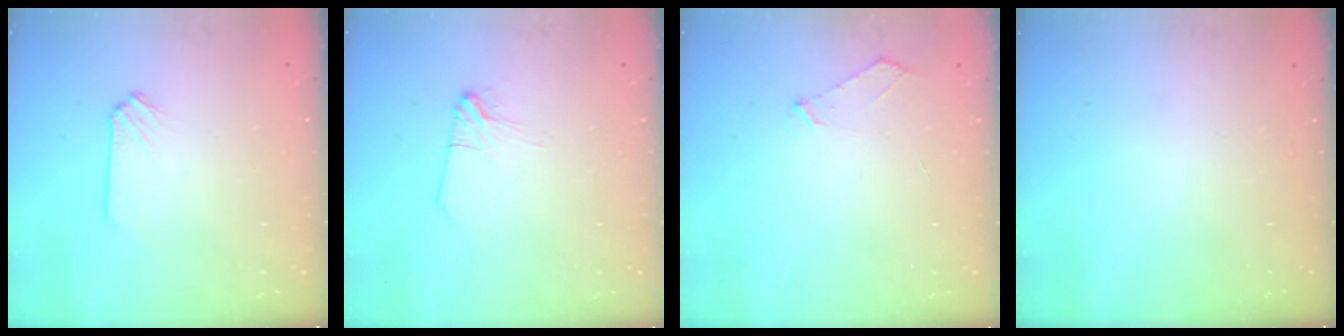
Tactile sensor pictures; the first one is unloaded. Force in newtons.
{"total": 2.5, "press": 2.5, "slide": 0.5}
{"total": 3.9, "press": 3.9, "slide": 0.5}
{"total": 0.0}